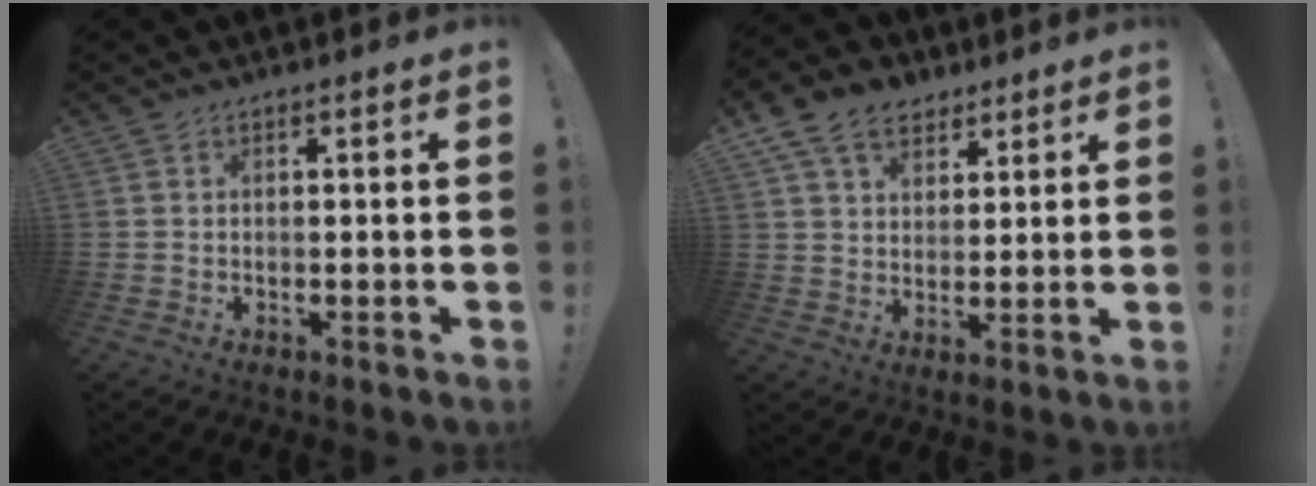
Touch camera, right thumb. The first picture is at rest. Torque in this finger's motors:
{"motor_torque": [-0.57, 1.46, 1.12, 0.97, 0.38]}